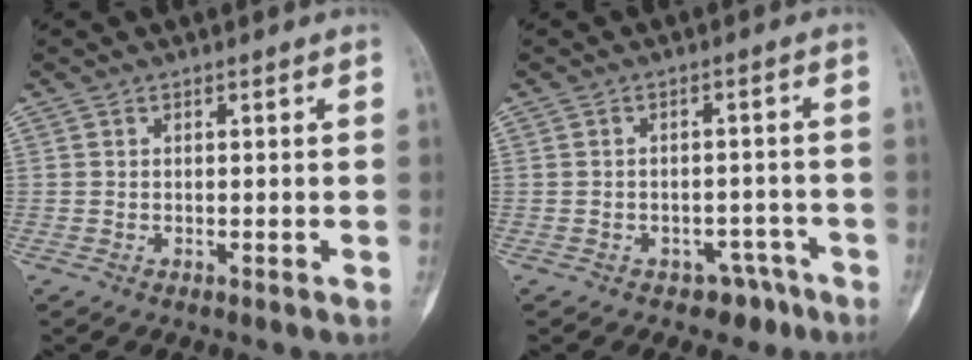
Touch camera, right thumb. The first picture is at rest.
{"total": 4.8, "force": [-3.2, 3.5, 1.2], "torque": [0.012, 0.034, -0.037]}